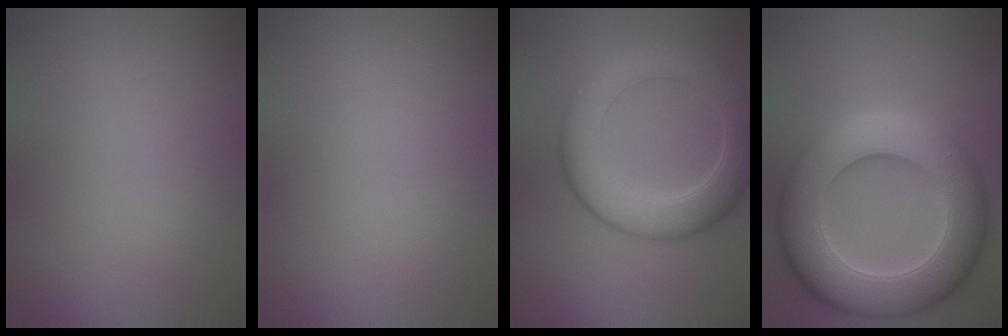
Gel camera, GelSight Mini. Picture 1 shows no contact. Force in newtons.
{"total": 0.0}
{"total": 6.6, "press": 6.6, "slide": 0.4}
{"total": 10.6, "press": 10.6, "slide": 0.2}